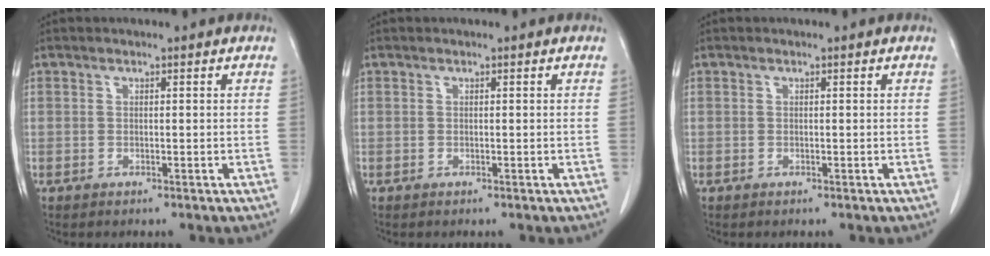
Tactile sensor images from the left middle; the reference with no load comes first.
{"total": 0.0}
{"total": 0.0}